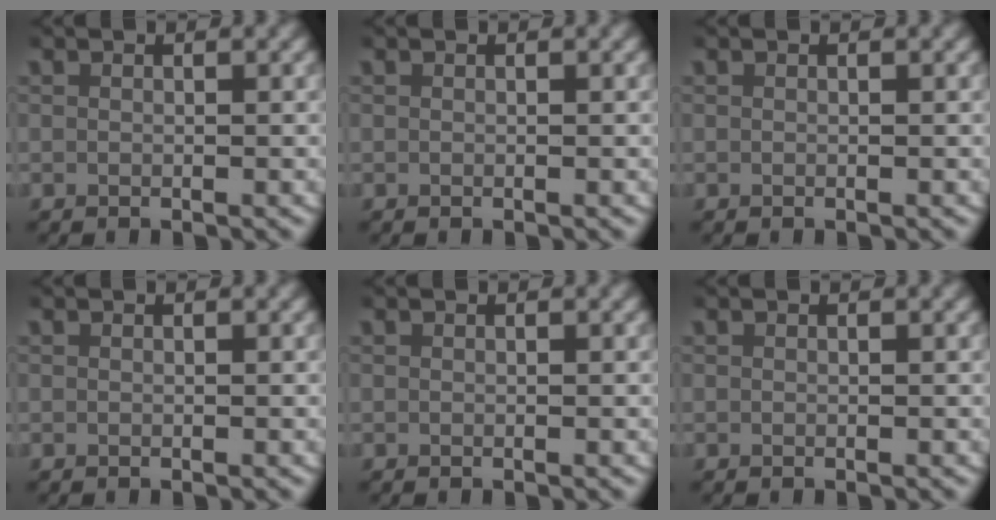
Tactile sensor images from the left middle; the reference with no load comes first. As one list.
[{"total": 0.0}, {"total": 0.0}, {"total": 0.0}, {"total": 0.0}, {"total": 0.0}]